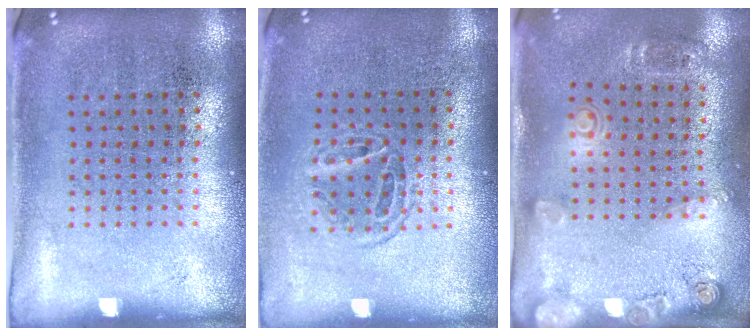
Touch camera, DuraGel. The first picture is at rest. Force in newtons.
{"total": 1.2, "press": 1.0, "slide": 0.6}
{"total": 1.9, "press": 1.2, "slide": 1.4}